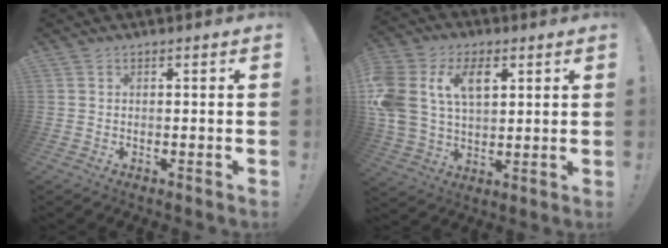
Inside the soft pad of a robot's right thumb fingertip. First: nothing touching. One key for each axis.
{"total": 15.4, "fx": 5.7, "fy": 10.7, "fz": 9.5, "tx": -0.195, "ty": -0.015, "tz": 0.106}